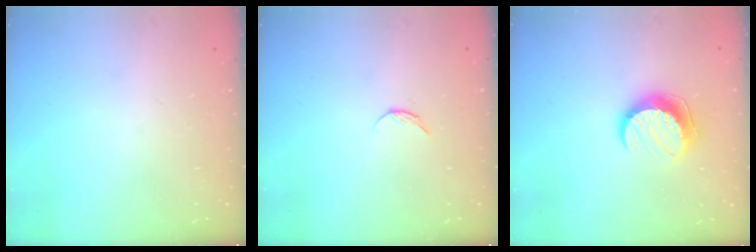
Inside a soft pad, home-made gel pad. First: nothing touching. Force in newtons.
{"total": 4.9, "press": 4.9, "slide": 0.6}
{"total": 10.4, "press": 10.4, "slide": 0.2}